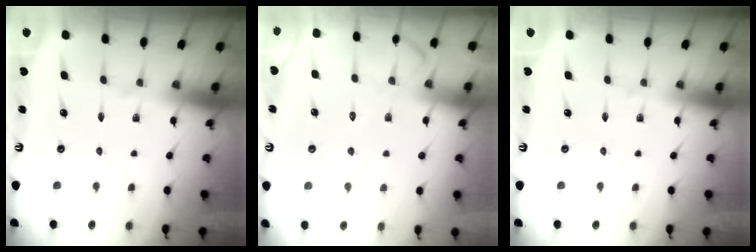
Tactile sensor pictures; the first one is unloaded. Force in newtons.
{"total": 8.6, "press": 8.5, "slide": 1.0}
{"total": 0.0}